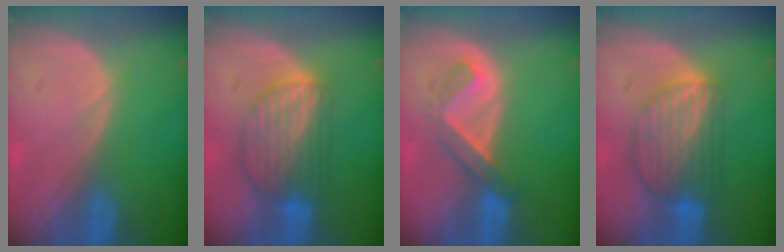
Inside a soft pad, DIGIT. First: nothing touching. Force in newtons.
{"total": 7.7, "press": 7.1, "slide": 3.0}
{"total": 5.2, "press": 4.6, "slide": 2.4}
{"total": 7.7, "press": 7.1, "slide": 3.0}